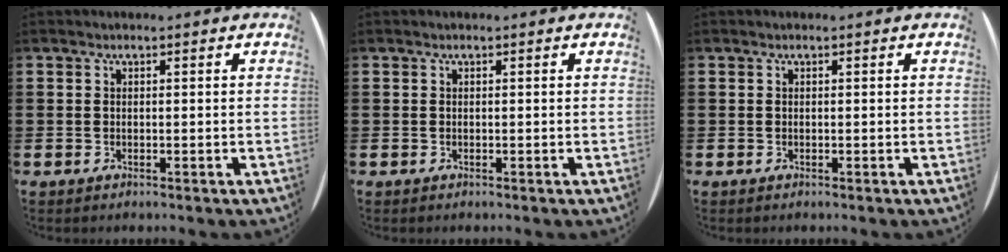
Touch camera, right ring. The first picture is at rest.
{"total": 0.0}
{"total": 0.0}